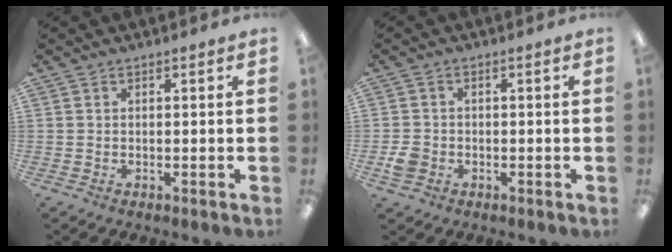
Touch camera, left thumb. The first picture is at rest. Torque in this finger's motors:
{"motor_torque": [-0.06, 0.05, -0.02, 0.03, 0.00]}